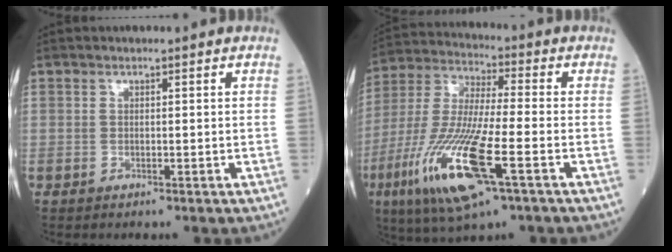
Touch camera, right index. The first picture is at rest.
{"total": 17.9, "force": [-7.0, 2.6, 16.2], "torque": [-0.356, -0.030, -0.128]}